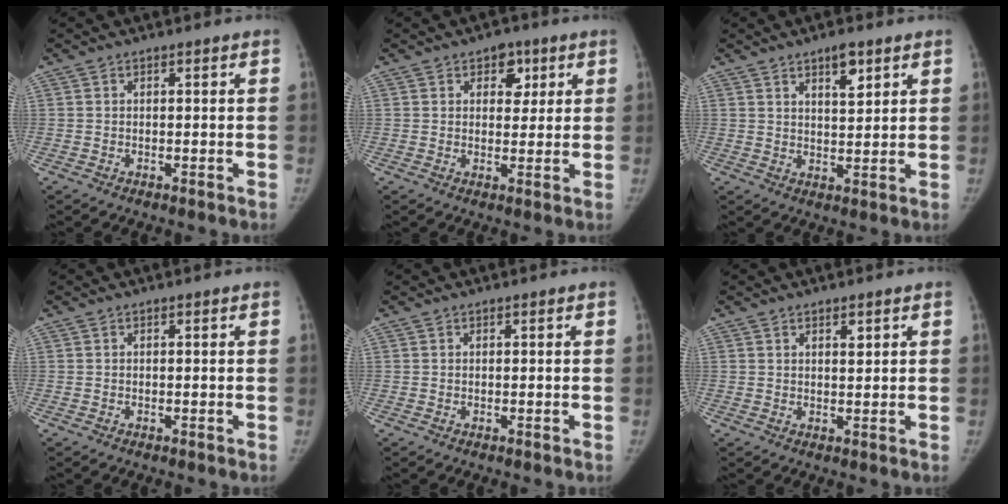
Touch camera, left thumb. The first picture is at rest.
{"total": 4.6, "force": [2.1, 3.3, 2.5], "torque": [0.000, -0.006, 0.026]}
{"total": 5.0, "force": [3.0, 1.9, 3.6], "torque": [-0.043, -0.020, 0.049]}
{"total": 0.0}
{"total": 0.0}
{"total": 1.9, "force": [1.1, 0.8, 1.3], "torque": [-0.013, -0.007, 0.019]}